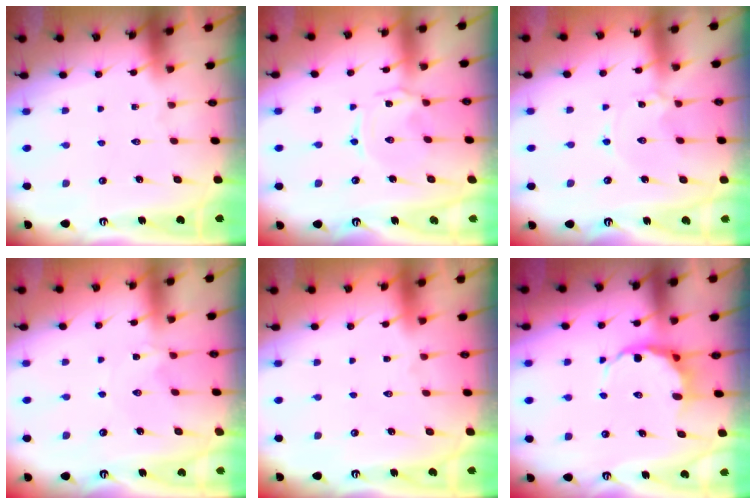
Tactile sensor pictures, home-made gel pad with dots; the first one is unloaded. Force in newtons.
{"total": 0.8, "press": 0.7, "slide": 0.4}
{"total": 1.3, "press": 1.3, "slide": 0.3}
{"total": 0.6, "press": 0.6, "slide": 0.3}
{"total": 1.4, "press": 1.4, "slide": 0.2}
{"total": 7.0, "press": 6.8, "slide": 1.7}